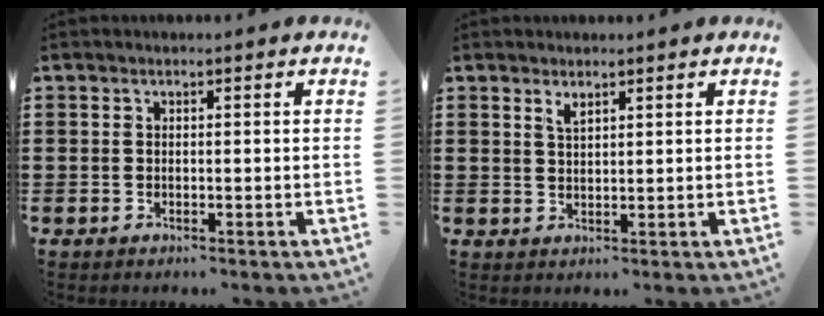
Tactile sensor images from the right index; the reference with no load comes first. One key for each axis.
{"total": 1.7, "fx": 1.3, "fy": 0.5, "fz": 0.9, "tx": -0.020, "ty": 0.001, "tz": 0.023}